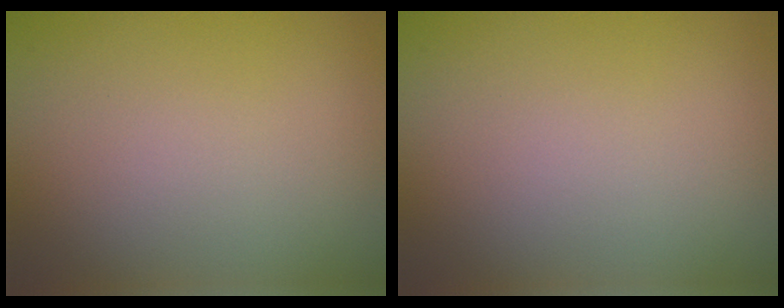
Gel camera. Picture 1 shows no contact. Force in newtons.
{"total": 0.0}